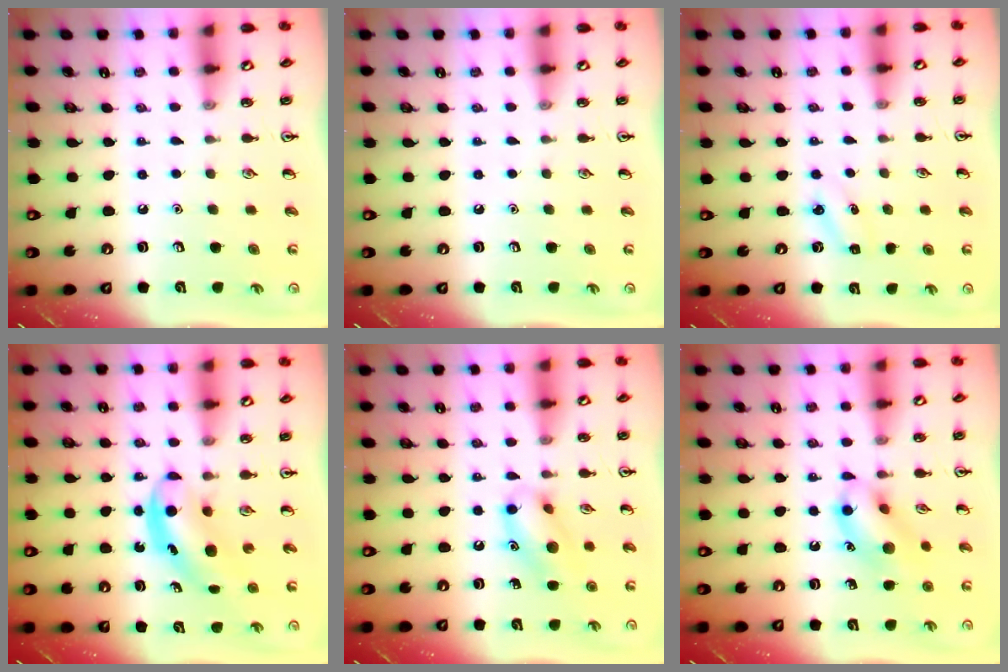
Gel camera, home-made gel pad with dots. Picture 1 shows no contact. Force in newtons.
{"total": 0.0}
{"total": 2.8, "press": 2.6, "slide": 1.0}
{"total": 5.7, "press": 5.6, "slide": 0.7}
{"total": 11.7, "press": 11.6, "slide": 0.9}
{"total": 11.4, "press": 11.4, "slide": 0.5}